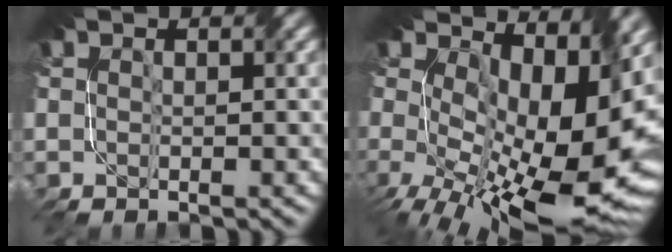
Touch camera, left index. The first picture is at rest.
{"total": 14.7, "force": [0.6, 7.6, 12.5], "torque": [-0.198, -0.014, 0.023]}